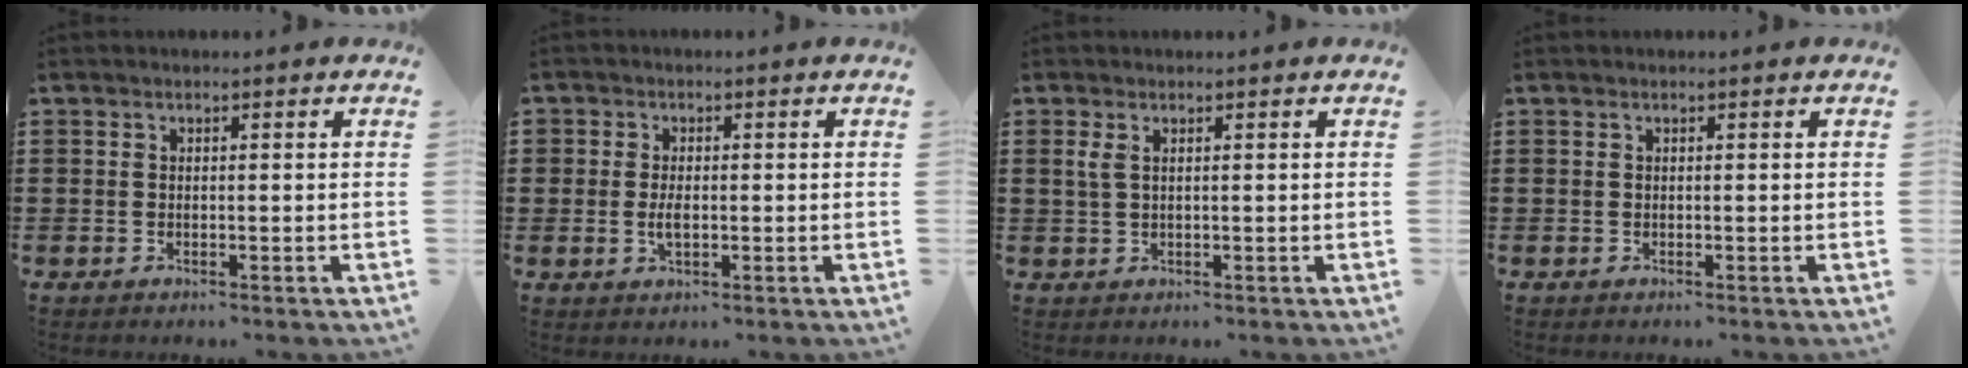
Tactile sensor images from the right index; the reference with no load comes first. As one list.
[{"total": 2.0, "force": [-0.3, 1.3, 1.5], "torque": [-0.029, -0.001, -0.004]}, {"total": 1.6, "force": [0.5, 0.5, 1.4], "torque": [-0.029, 0.004, 0.008]}, {"total": 0.0}]